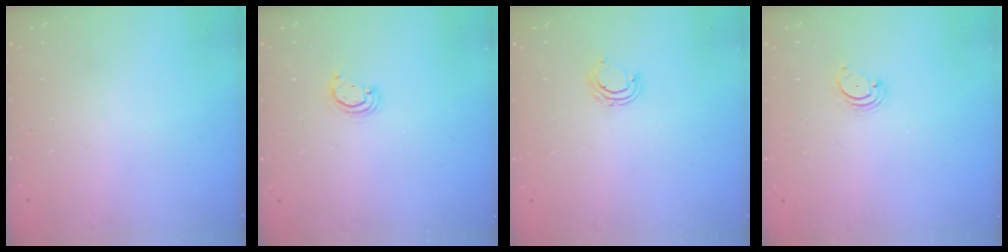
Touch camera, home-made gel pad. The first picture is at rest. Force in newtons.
{"total": 2.2, "press": 2.2, "slide": 0.3}
{"total": 4.7, "press": 4.6, "slide": 0.3}
{"total": 2.6, "press": 2.5, "slide": 0.3}